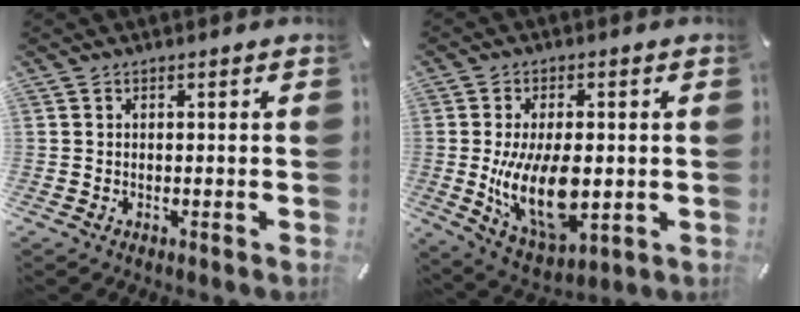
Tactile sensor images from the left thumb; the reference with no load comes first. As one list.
[{"total": 15.6, "force": [-1.0, 8.0, 13.4], "torque": [-0.259, -0.026, -0.016]}]